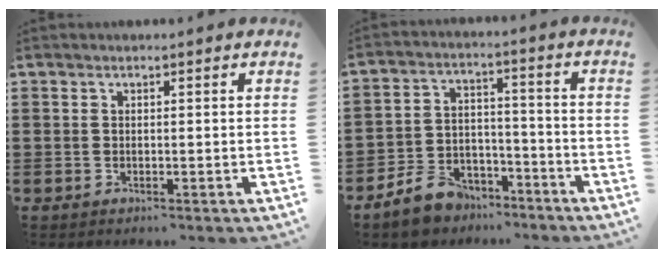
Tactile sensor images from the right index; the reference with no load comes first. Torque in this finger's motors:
{"motor_torque": [2.14, 0.00, 0.42, 0.03]}